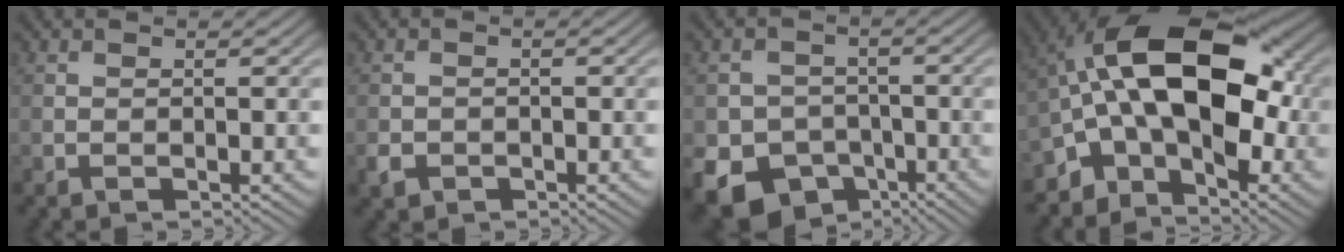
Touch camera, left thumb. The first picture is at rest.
{"total": 1.8, "force": [-1.0, 1.3, 0.7], "torque": [-0.015, -0.004, -0.022]}
{"total": 10.6, "force": [-5.6, 8.3, 3.4], "torque": [-0.066, -0.039, -0.111]}
{"total": 13.9, "force": [-1.9, 8.3, 11.0], "torque": [-0.157, 0.020, -0.052]}